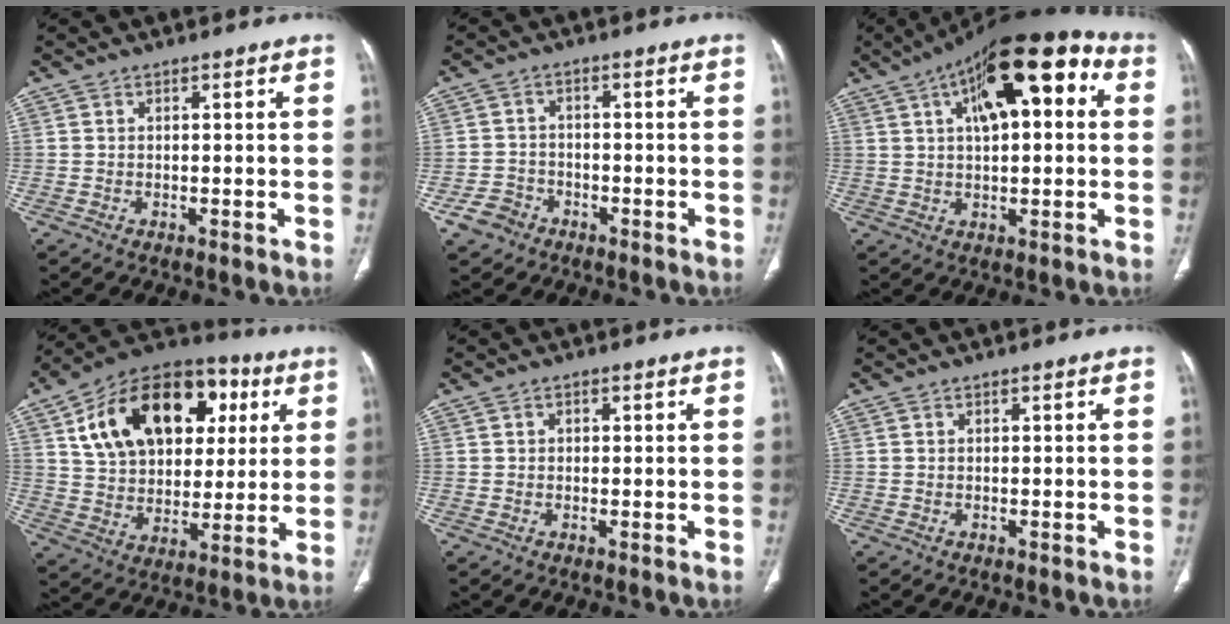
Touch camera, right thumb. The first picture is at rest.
{"total": 4.6, "force": [-2.8, 3.5, 0.9], "torque": [-0.005, 0.021, -0.049]}
{"total": 19.1, "force": [6.0, 8.0, 16.3], "torque": [-0.224, 0.026, 0.083]}
{"total": 25.1, "force": [8.3, 16.5, 17.0], "torque": [-0.244, 0.012, 0.134]}
{"total": 0.9, "force": [0.3, 0.7, 0.4], "torque": [0.002, 0.001, 0.001]}
{"total": 0.0}